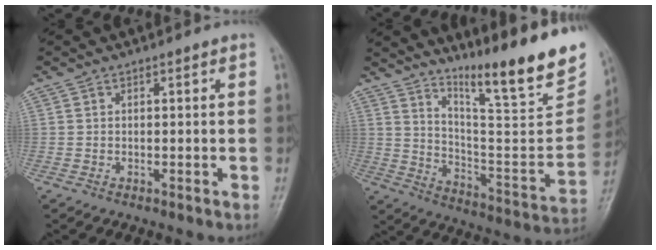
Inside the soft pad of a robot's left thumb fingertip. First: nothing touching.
{"total": 22.0, "force": [16.7, 2.7, 14.2], "torque": [-0.191, -0.113, 0.264]}